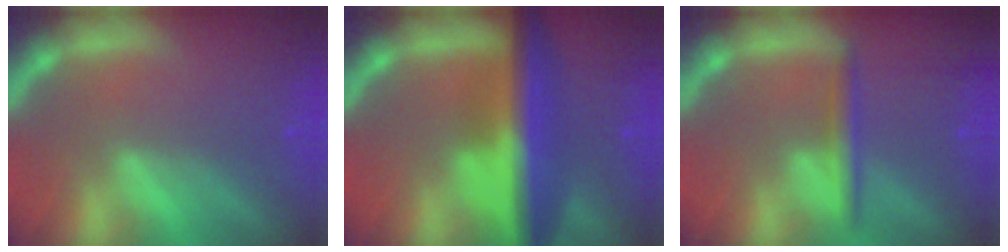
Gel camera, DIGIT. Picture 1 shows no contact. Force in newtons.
{"total": 10.0}
{"total": 2.4}